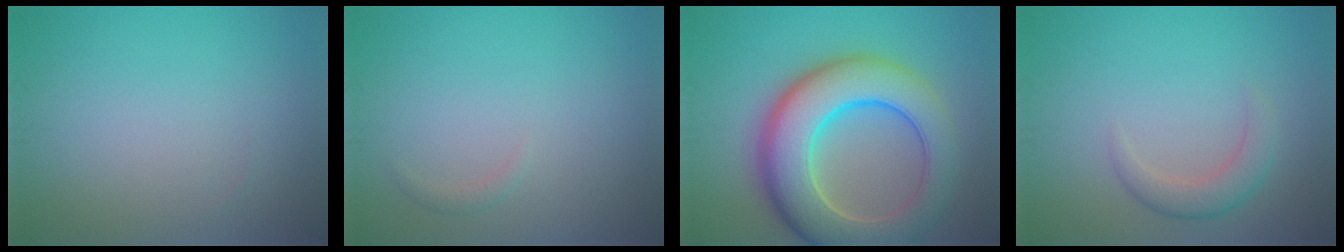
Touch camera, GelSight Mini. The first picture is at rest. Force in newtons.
{"total": 0.7, "press": 0.7, "slide": 0.0}
{"total": 11.9, "press": 11.9, "slide": 0.3}
{"total": 2.6, "press": 2.6, "slide": 0.1}